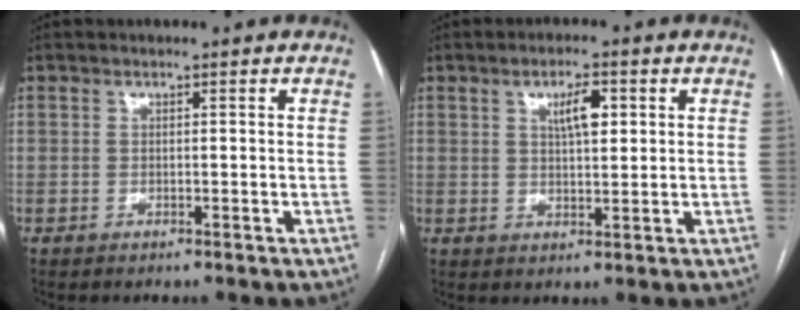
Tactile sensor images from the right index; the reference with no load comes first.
{"total": 4.5, "force": [1.6, 1.3, 4.0], "torque": [-0.068, 0.006, 0.028]}